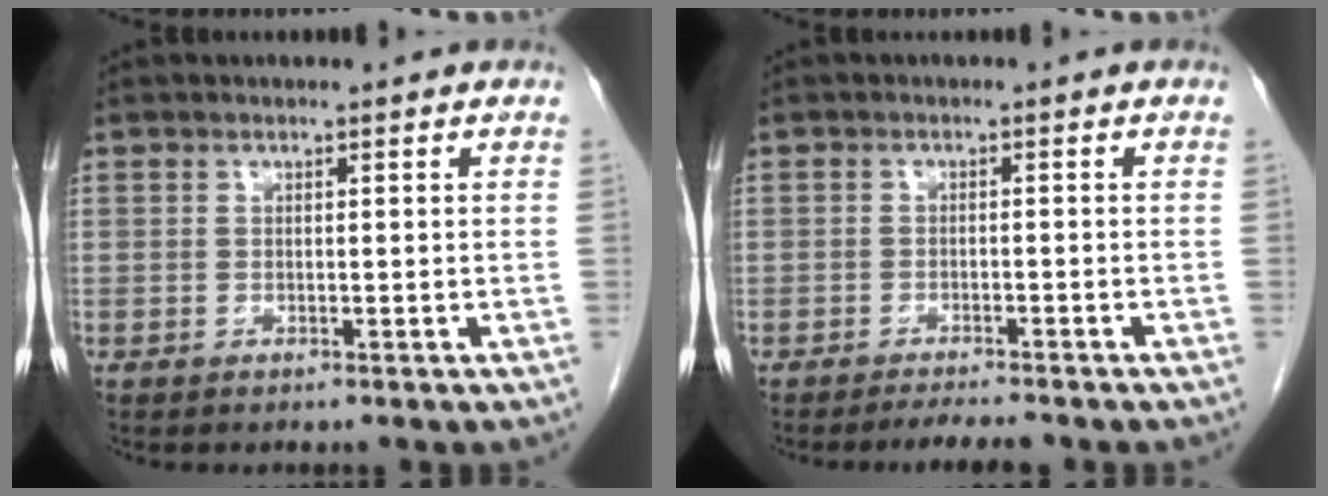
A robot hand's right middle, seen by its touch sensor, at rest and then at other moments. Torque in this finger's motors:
{"motor_torque": [0.16, -0.15, -0.04, 0.00]}